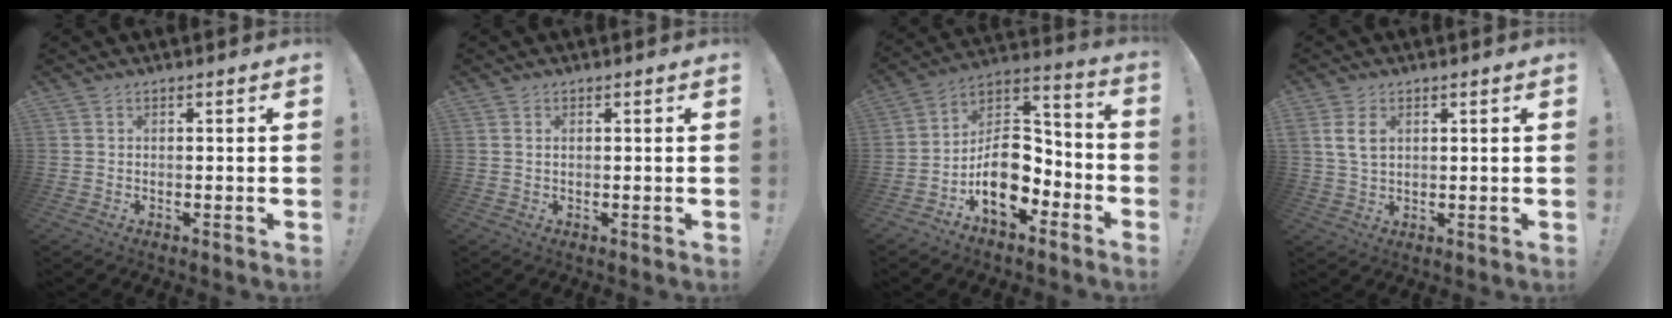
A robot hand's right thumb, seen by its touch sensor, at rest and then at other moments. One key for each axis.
{"total": 0.5, "fx": 0.3, "fy": 0.3, "fz": 0.3, "tx": 0.002, "ty": -0.002, "tz": 0.004}
{"total": 15.6, "fx": -5.7, "fy": 10.6, "fz": 9.9, "tx": -0.165, "ty": 0.031, "tz": -0.085}
{"total": 5.8, "fx": 2.0, "fy": 3.6, "fz": 4.1, "tx": -0.073, "ty": -0.001, "tz": 0.037}